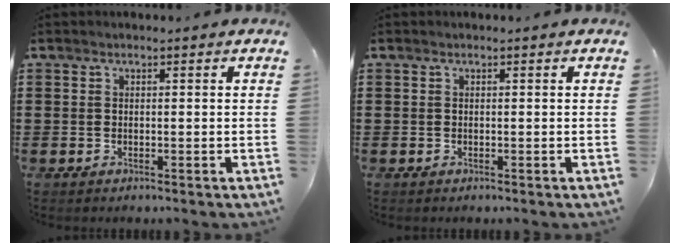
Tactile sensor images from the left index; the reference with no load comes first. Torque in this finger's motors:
{"motor_torque": [0.00, 0.00, 0.01, 0.00]}